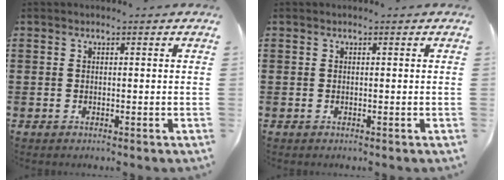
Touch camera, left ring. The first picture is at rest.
{"total": 0.0}